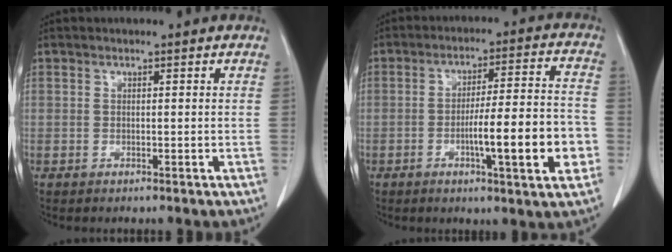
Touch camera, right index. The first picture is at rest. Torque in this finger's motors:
{"motor_torque": [1.77, -0.37, 0.86, 0.12]}